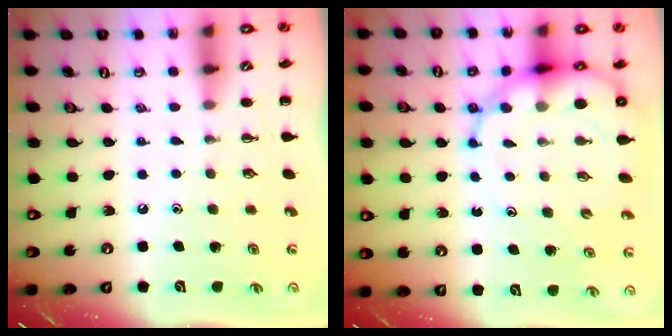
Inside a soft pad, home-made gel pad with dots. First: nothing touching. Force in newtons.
{"total": 13.3, "press": 12.8, "slide": 3.5}